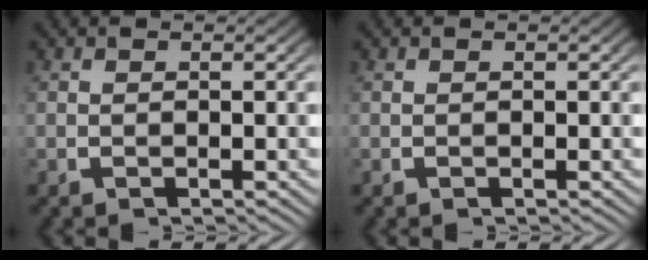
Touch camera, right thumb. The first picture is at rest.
{"total": 0.0}